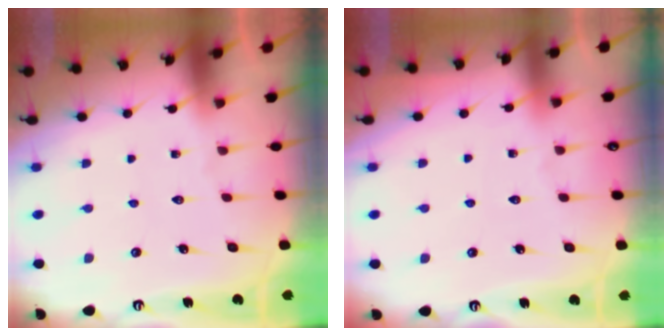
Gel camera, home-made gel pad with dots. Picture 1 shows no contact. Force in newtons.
{"total": 4.0, "press": 3.9, "slide": 0.6}